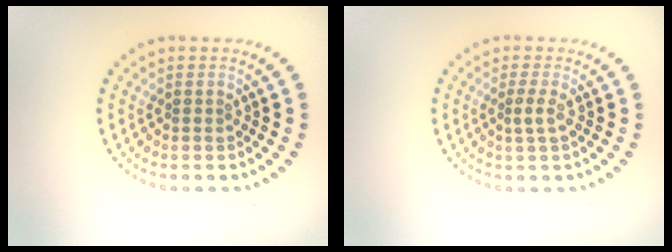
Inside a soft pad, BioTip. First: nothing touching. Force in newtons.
{"total": 1.1, "press": 0.7, "slide": 0.7}